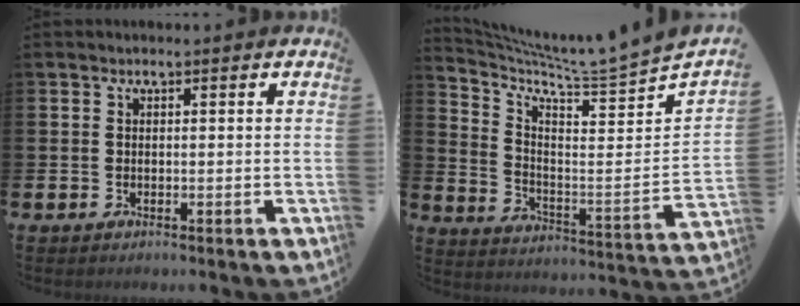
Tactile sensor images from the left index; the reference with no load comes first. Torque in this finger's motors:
{"motor_torque": [1.00, -1.14, 0.01, 0.05]}